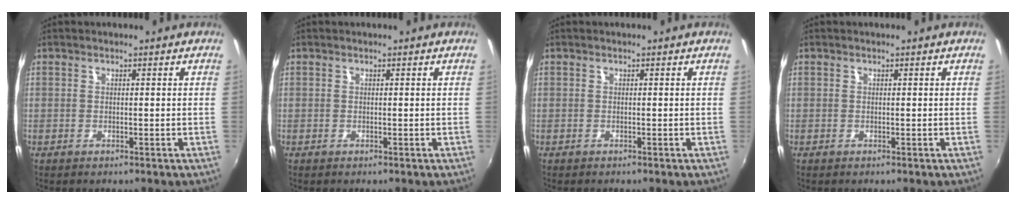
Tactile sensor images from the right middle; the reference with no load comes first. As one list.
[{"total": 0.0}, {"total": 0.0}, {"total": 0.0}]